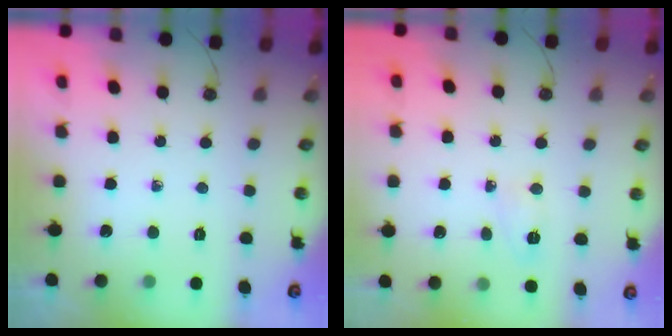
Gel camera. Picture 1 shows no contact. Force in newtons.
{"total": 4.2, "press": 4.1, "slide": 0.9}